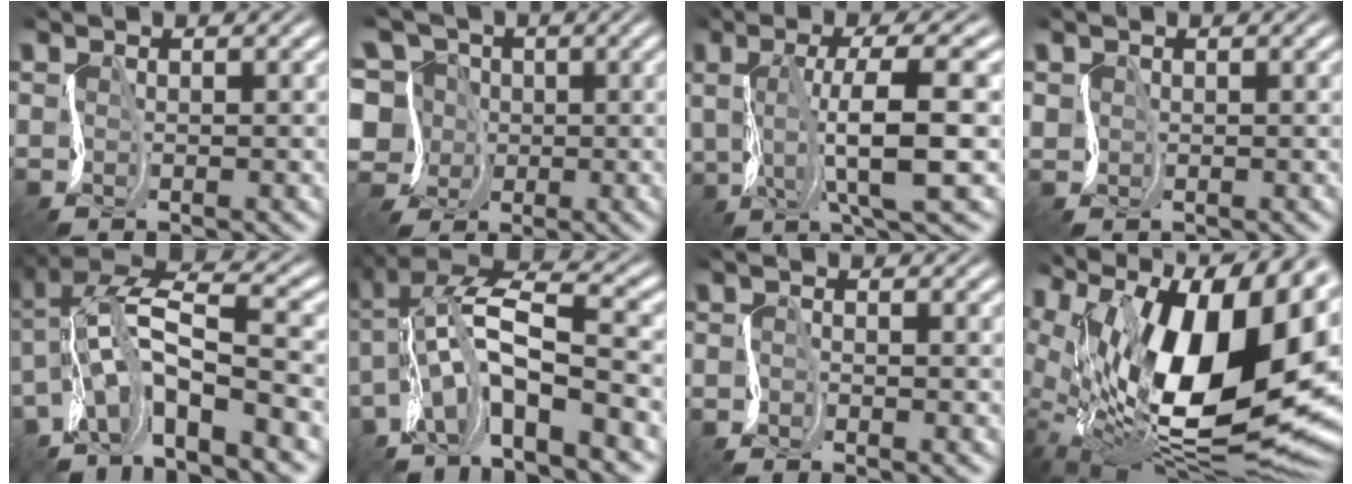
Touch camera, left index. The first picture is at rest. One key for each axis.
{"total": 8.9, "fx": -3.6, "fy": 7.7, "fz": 2.8, "tx": -0.059, "ty": 0.008, "tz": -0.098}
{"total": 6.6, "fx": -1.3, "fy": 1.0, "fz": 6.4, "tx": -0.103, "ty": -0.012, "tz": -0.020}
{"total": 0.8, "fx": -0.6, "fy": 0.3, "fz": -0.4, "tx": 0.006, "ty": -0.009, "tz": -0.006}
{"total": 8.4, "fx": -4.9, "fy": 1.5, "fz": 6.6, "tx": -0.111, "ty": 0.002, "tz": -0.094}
{"total": 8.6, "fx": -4.6, "fy": 1.5, "fz": 7.1, "tx": -0.119, "ty": 0.000, "tz": -0.086}
{"total": 1.9, "fx": -1.8, "fy": -0.3, "fz": -0.4, "tx": 0.021, "ty": -0.015, "tz": -0.037}
{"total": 16.4, "fx": 3.7, "fy": 8.1, "fz": 13.7, "tx": -0.199, "ty": 0.005, "tz": 0.063}